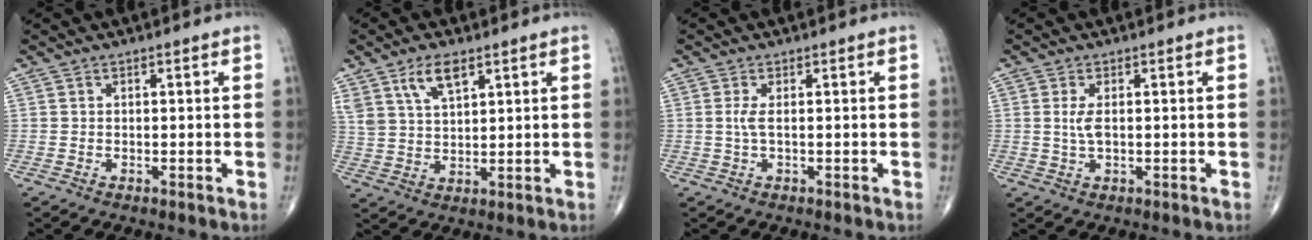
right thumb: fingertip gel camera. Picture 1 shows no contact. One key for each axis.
{"total": 7.0, "fx": 4.2, "fy": 3.0, "fz": 4.8, "tx": -0.084, "ty": -0.017, "tz": 0.083}
{"total": 1.7, "fx": 0.1, "fy": 0.2, "fz": 1.7, "tx": -0.051, "ty": -0.002, "tz": 0.002}
{"total": 2.7, "fx": 0.3, "fy": 1.0, "fz": 2.5, "tx": -0.055, "ty": -0.002, "tz": 0.007}